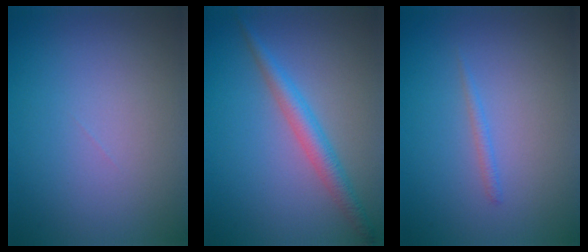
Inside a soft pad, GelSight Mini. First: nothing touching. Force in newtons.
{"total": 2.6, "press": 2.6, "slide": 0.0}
{"total": 0.7, "press": 0.7, "slide": 0.1}